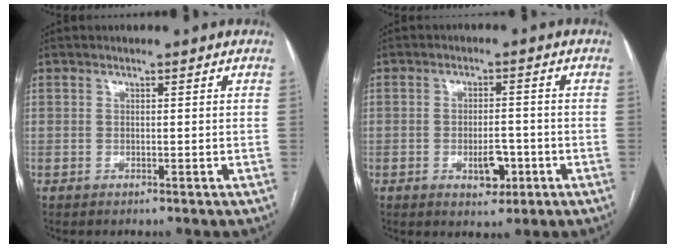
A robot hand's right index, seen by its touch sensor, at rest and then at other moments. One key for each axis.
{"total": 4.6, "fx": -1.7, "fy": 2.3, "fz": 3.6, "tx": -0.055, "ty": 0.001, "tz": -0.019}